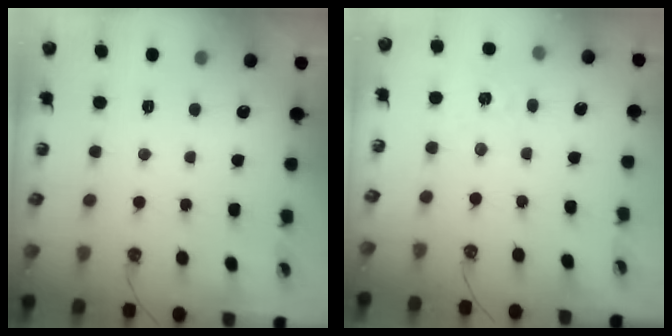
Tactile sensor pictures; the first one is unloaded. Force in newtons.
{"total": 2.9, "press": 2.9, "slide": 0.3}